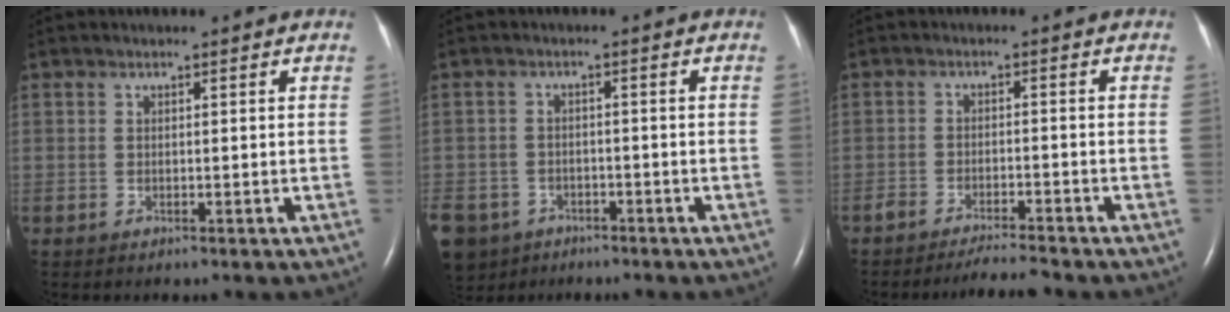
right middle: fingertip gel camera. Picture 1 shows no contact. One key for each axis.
{"total": 12.4, "fx": -7.6, "fy": 9.1, "fz": 3.7, "tx": -0.126, "ty": -0.011, "tz": -0.116}
{"total": 4.4, "fx": -4.1, "fy": -0.1, "fz": 1.4, "tx": -0.022, "ty": -0.014, "tz": -0.069}